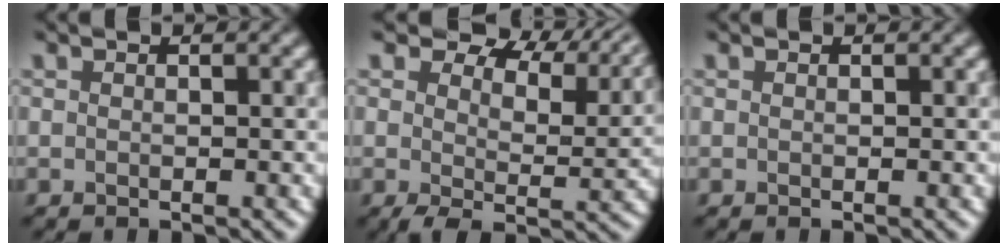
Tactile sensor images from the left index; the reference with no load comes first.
{"total": 7.4, "force": [4.5, 3.8, 4.4], "torque": [-0.063, -0.008, 0.071]}
{"total": 0.0}